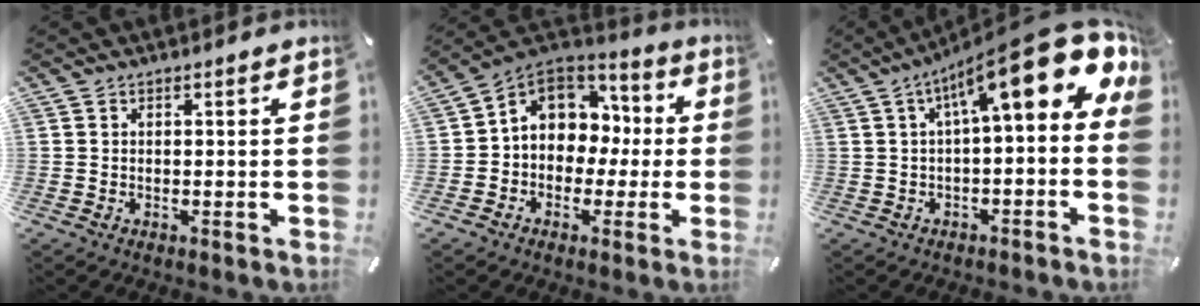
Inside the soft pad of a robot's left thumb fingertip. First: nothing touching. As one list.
[{"total": 10.1, "force": [1.1, 9.0, 4.5], "torque": [-0.096, -0.004, 0.024]}, {"total": 18.9, "force": [8.2, 5.5, 16.1], "torque": [-0.242, -0.063, 0.131]}]